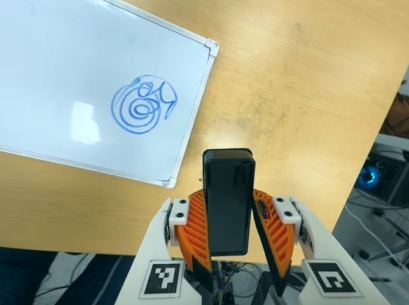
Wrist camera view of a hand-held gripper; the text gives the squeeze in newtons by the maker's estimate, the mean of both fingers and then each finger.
{"total": 4.6, "left": 4.5, "right": 4.7}